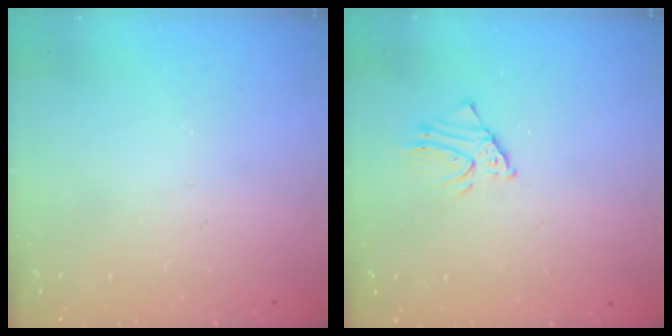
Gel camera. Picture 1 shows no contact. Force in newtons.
{"total": 2.3, "press": 2.3, "slide": 0.2}